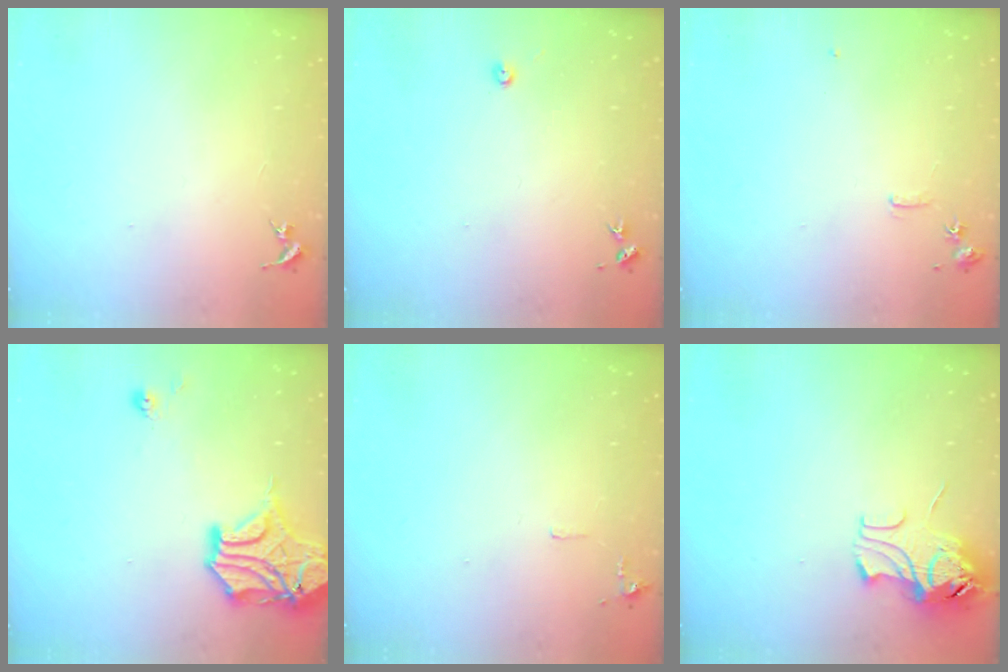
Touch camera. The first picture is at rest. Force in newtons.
{"total": 4.1, "press": 4.1, "slide": 0.4}
{"total": 6.2, "press": 6.2, "slide": 0.8}
{"total": 15.2, "press": 15.1, "slide": 2.2}
{"total": 5.0, "press": 5.0, "slide": 0.8}
{"total": 10.2, "press": 10.2, "slide": 1.2}